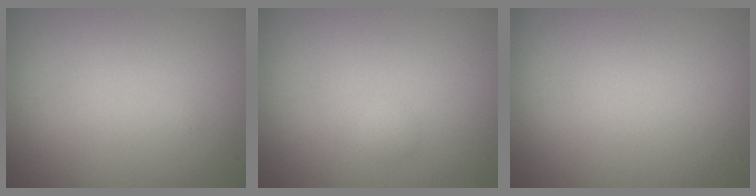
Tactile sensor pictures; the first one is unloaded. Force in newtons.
{"total": 0.5, "press": 0.5, "slide": 0.0}
{"total": 0.0}